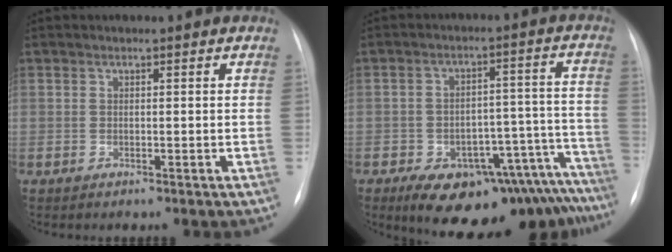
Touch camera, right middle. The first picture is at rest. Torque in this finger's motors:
{"motor_torque": [1.07, -1.07, 0.69, 0.19]}